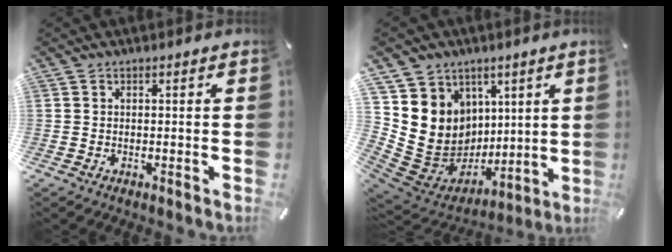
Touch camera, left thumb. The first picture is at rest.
{"total": 11.8, "force": [1.0, 11.7, 1.0], "torque": [0.000, -0.046, 0.052]}